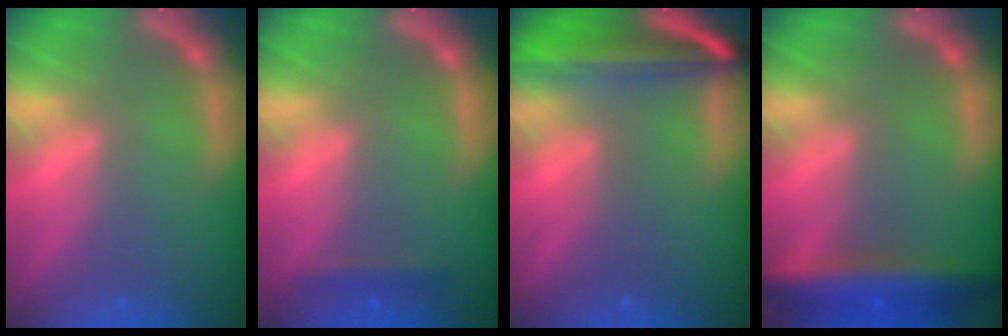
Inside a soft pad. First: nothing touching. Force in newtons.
{"total": 1.4}
{"total": 9.0}
{"total": 6.5}